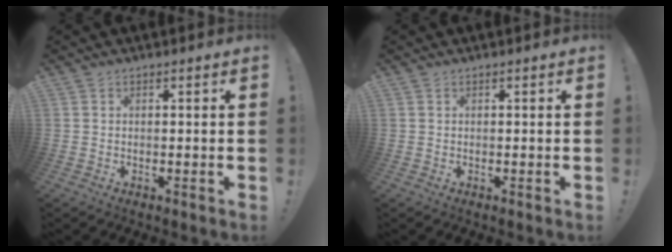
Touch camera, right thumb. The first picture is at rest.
{"total": 0.0}